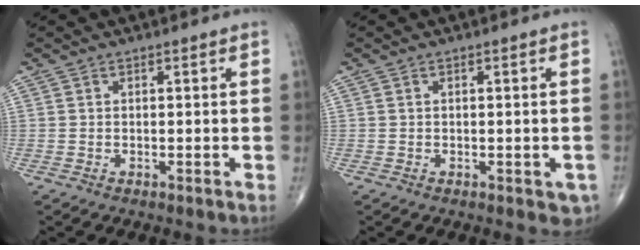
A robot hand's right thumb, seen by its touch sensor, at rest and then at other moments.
{"total": 2.4, "force": [-0.7, 1.3, 1.9], "torque": [-0.004, 0.002, -0.006]}